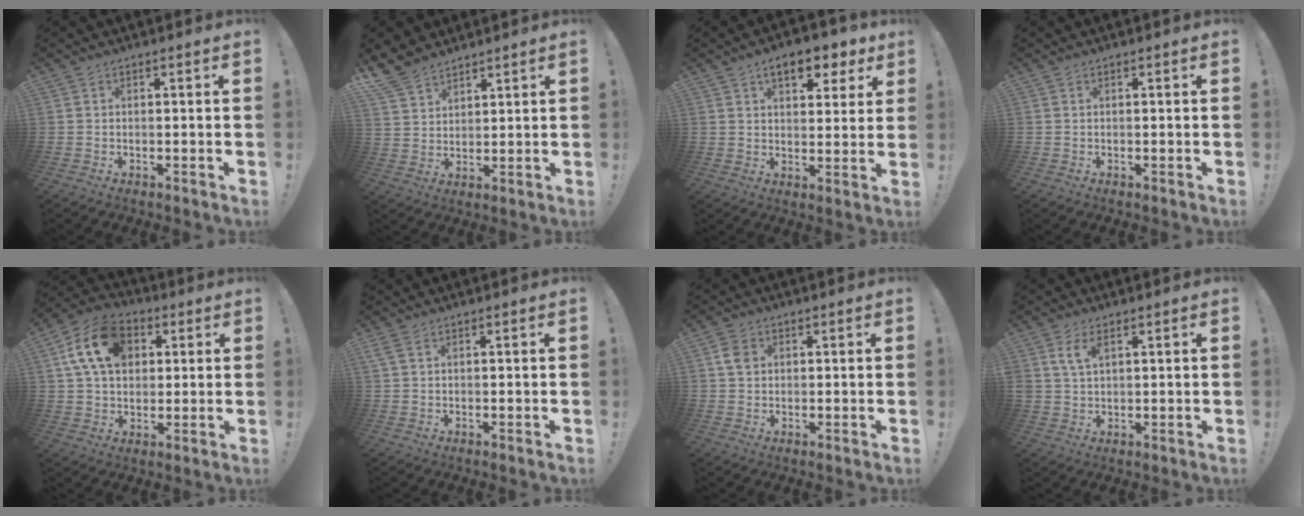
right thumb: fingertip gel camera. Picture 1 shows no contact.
{"total": 8.2, "force": [6.7, 4.0, 2.5], "torque": [-0.057, -0.038, 0.135]}
{"total": 9.7, "force": [5.6, 4.7, 6.4], "torque": [-0.087, -0.024, 0.097]}
{"total": 0.0}
{"total": 16.5, "force": [5.2, 11.9, 10.1], "torque": [-0.166, -0.001, 0.101]}
{"total": 1.9, "force": [0.8, 0.5, 1.6], "torque": [-0.034, 0.001, 0.017]}
{"total": 4.6, "force": [1.2, 3.7, 2.5], "torque": [-0.030, 0.003, 0.023]}
{"total": 5.1, "force": [2.5, 2.4, 3.8], "torque": [-0.075, 0.000, 0.047]}